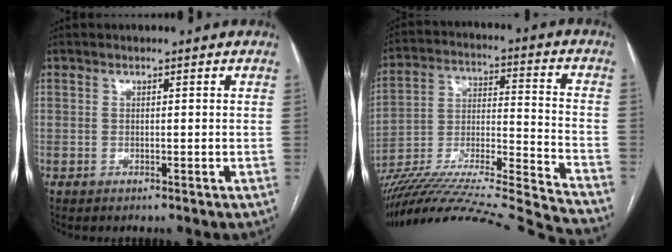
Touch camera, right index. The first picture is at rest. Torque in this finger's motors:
{"motor_torque": [0.00, -2.14, 0.32, 0.21]}